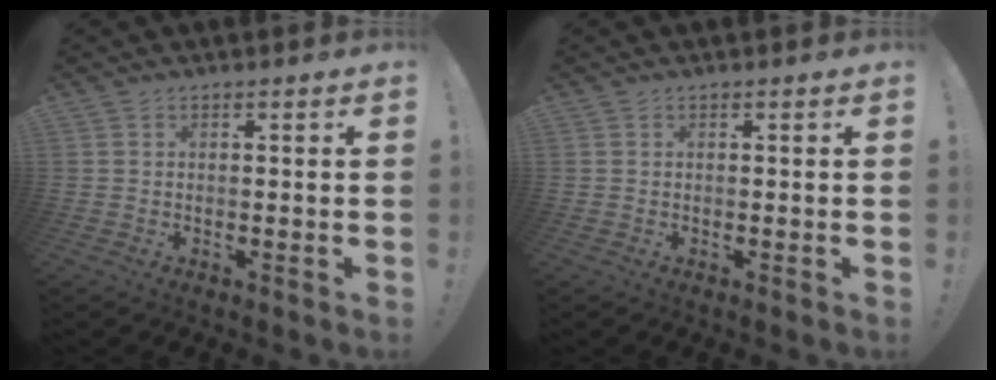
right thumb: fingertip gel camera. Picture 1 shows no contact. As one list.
[{"total": 0.0}]